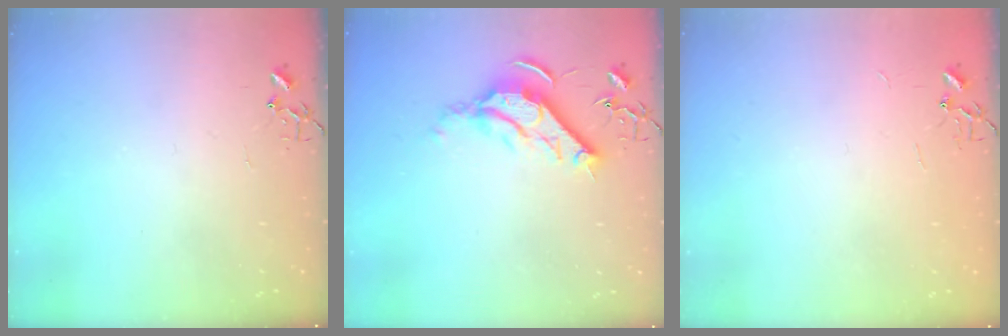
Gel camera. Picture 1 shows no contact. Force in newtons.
{"total": 11.7, "press": 11.6, "slide": 1.3}
{"total": 1.8, "press": 1.8, "slide": 0.2}